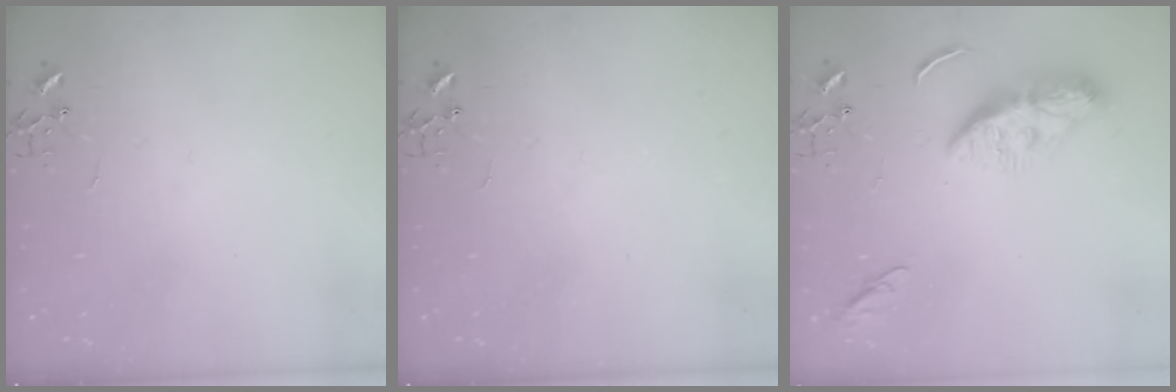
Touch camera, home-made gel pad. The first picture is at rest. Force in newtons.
{"total": 0.0}
{"total": 11.4, "press": 11.3, "slide": 1.0}